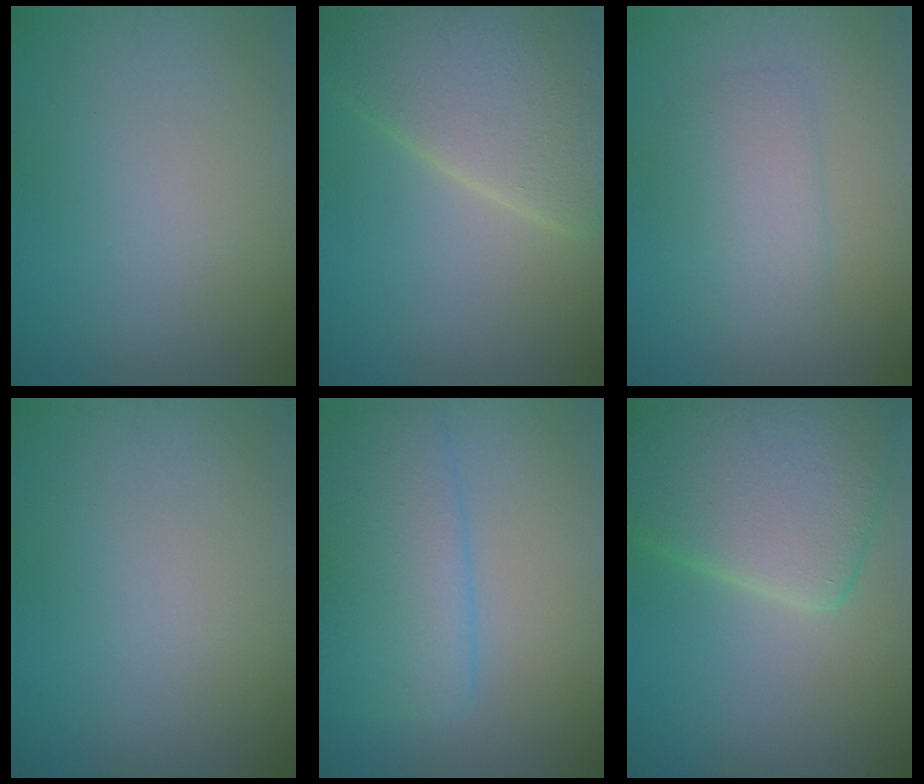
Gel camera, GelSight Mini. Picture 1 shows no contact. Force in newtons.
{"total": 7.6, "press": 7.6, "slide": 0.4}
{"total": 3.1, "press": 3.1, "slide": 0.0}
{"total": 0.0}
{"total": 6.0, "press": 6.0, "slide": 0.3}
{"total": 9.5, "press": 9.4, "slide": 0.5}